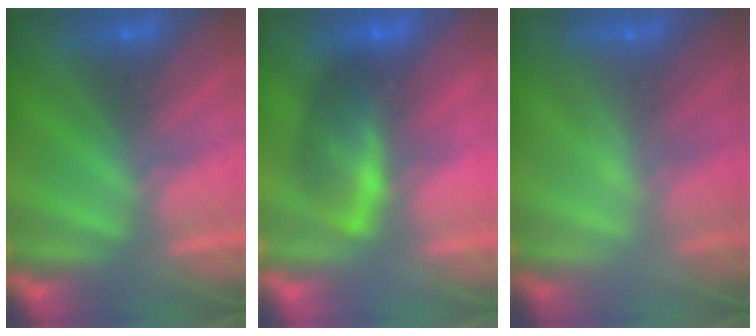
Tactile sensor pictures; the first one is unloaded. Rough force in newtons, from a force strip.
{"total": 7.2}
{"total": 2.2}